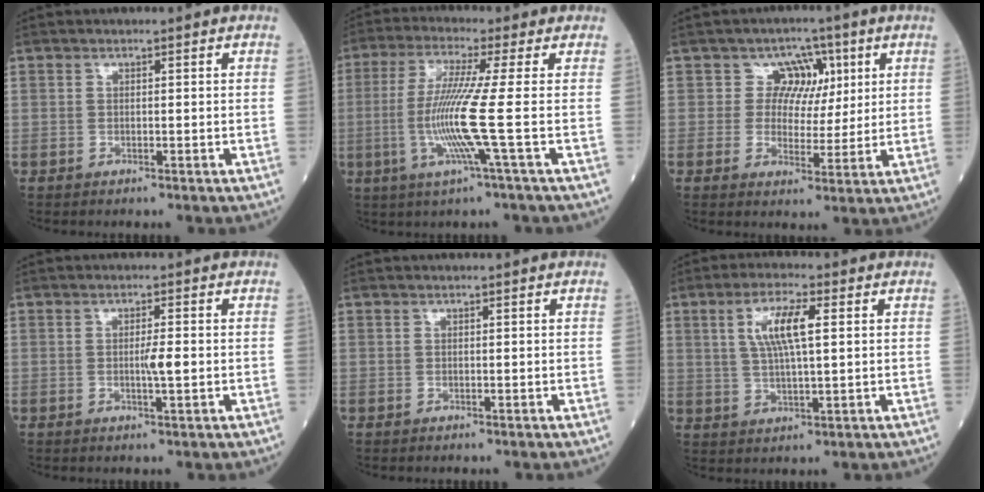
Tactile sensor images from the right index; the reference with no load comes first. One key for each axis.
{"total": 9.9, "fx": -1.6, "fy": -2.0, "fz": 9.5, "tx": -0.203, "ty": -0.017, "tz": -0.035}
{"total": 5.4, "fx": 1.9, "fy": 5.0, "fz": 1.2, "tx": 0.002, "ty": 0.013, "tz": 0.026}
{"total": 2.5, "fx": -0.3, "fy": 0.1, "fz": 2.5, "tx": -0.042, "ty": 0.000, "tz": -0.005}
{"total": 0.0}
{"total": 7.3, "fx": 2.1, "fy": 1.2, "fz": 6.8, "tx": -0.139, "ty": 0.007, "tz": 0.042}